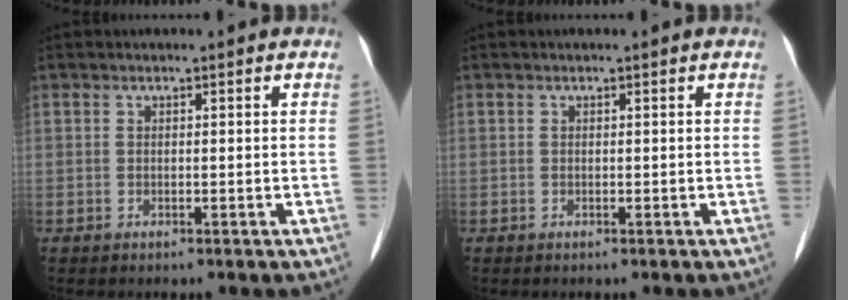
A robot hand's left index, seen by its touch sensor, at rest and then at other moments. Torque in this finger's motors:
{"motor_torque": [0.00, 0.00, 0.00, 0.00]}